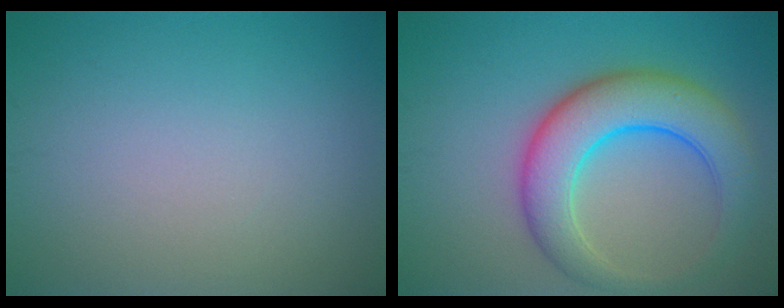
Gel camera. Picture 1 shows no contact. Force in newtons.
{"total": 7.8, "press": 7.8, "slide": 0.1}